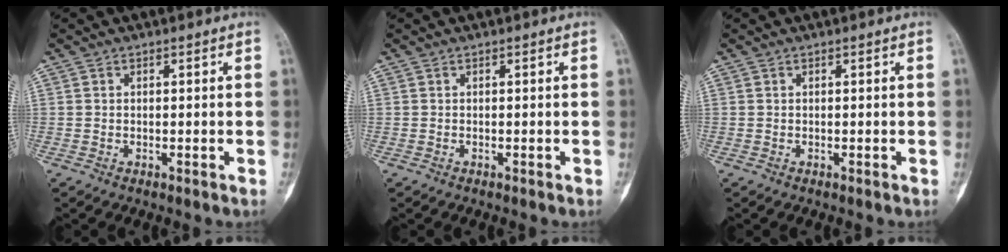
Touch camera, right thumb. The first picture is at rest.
{"total": 0.0}
{"total": 0.0}